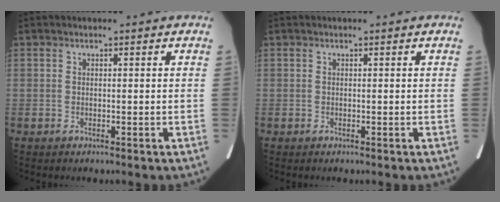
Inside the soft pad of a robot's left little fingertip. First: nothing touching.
{"total": 0.0}